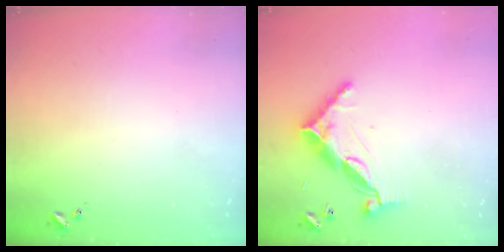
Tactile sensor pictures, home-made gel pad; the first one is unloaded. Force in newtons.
{"total": 11.5, "press": 11.4, "slide": 1.0}